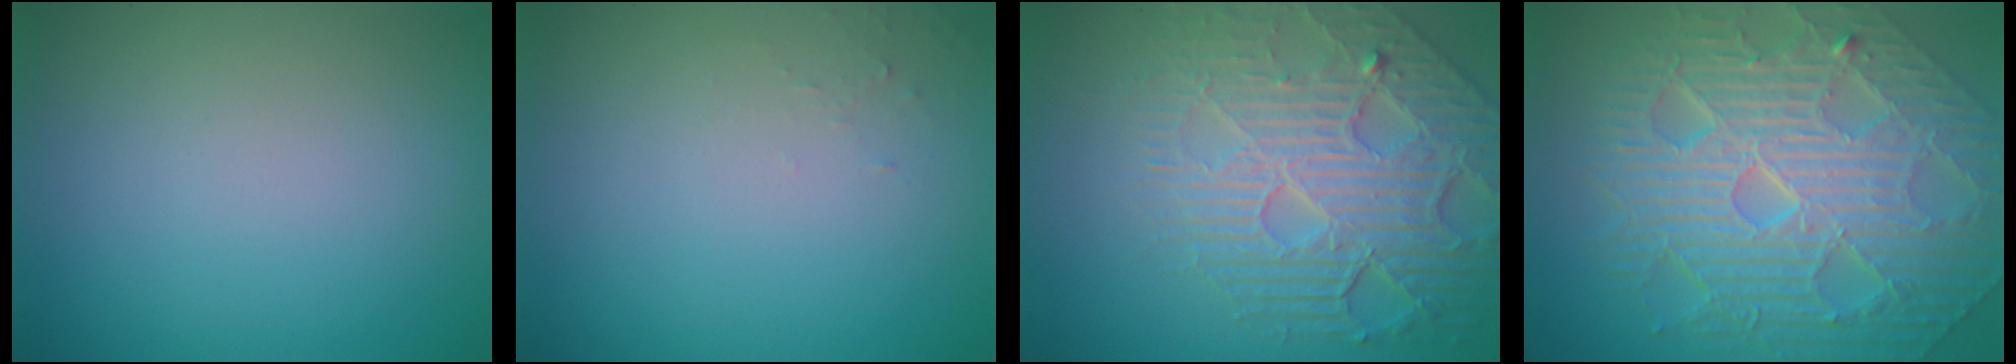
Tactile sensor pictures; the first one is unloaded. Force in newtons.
{"total": 0.6, "press": 0.6, "slide": 0.1}
{"total": 7.6, "press": 5.7, "slide": 5.1}
{"total": 11.7, "press": 7.8, "slide": 8.8}